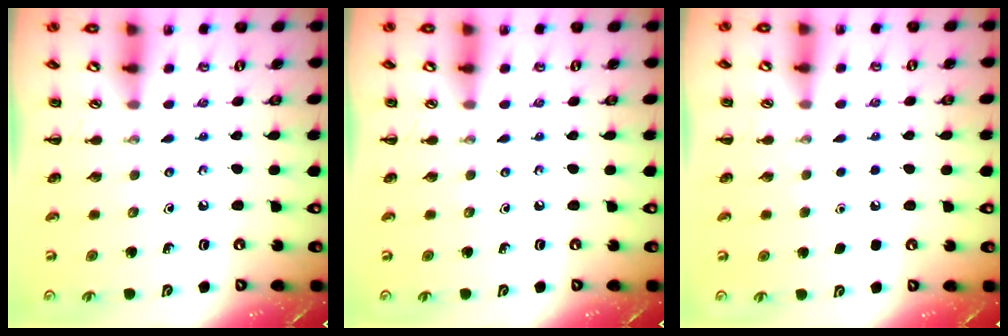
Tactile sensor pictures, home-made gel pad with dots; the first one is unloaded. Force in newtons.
{"total": 0.0}
{"total": 1.6, "press": 1.6, "slide": 0.1}